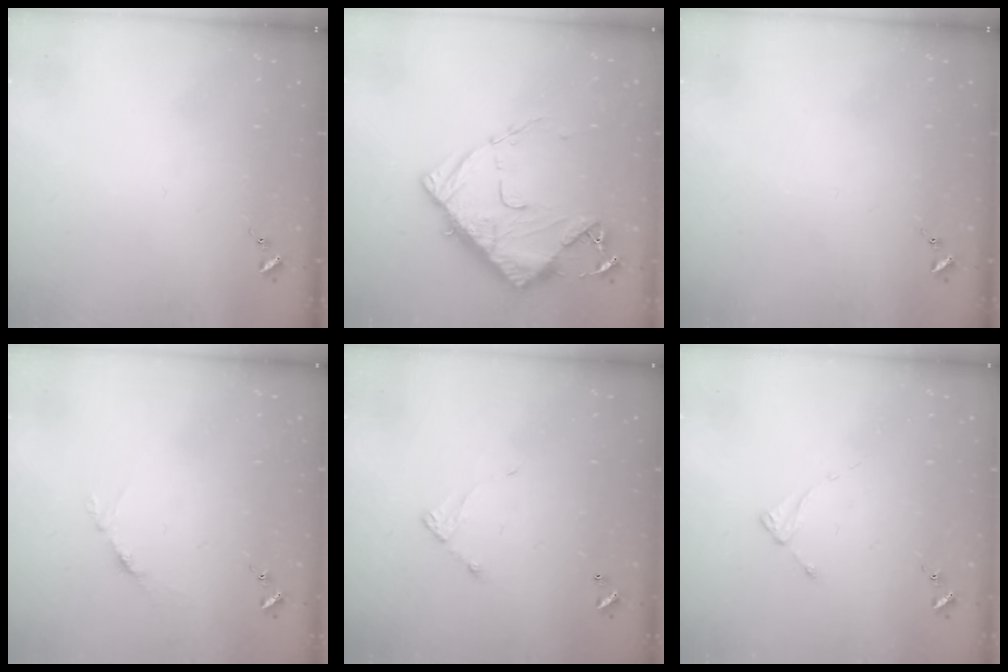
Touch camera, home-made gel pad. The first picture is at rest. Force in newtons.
{"total": 13.3, "press": 13.2, "slide": 1.3}
{"total": 0.0}
{"total": 4.0, "press": 3.9, "slide": 0.5}
{"total": 4.9, "press": 4.9, "slide": 0.4}
{"total": 2.0, "press": 2.0, "slide": 0.3}